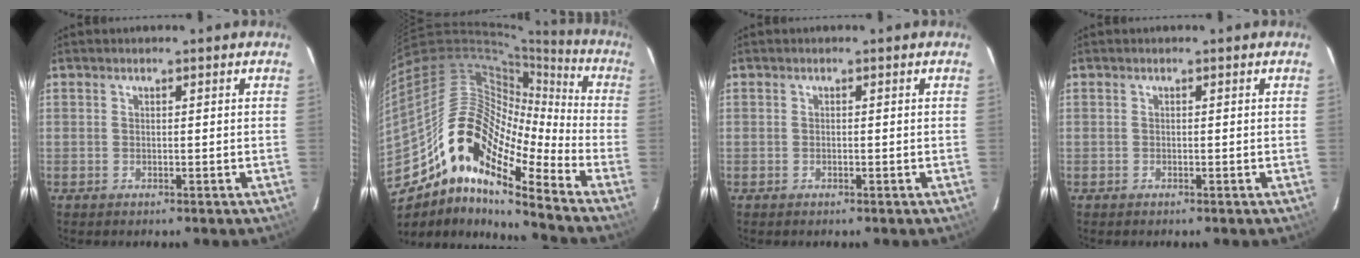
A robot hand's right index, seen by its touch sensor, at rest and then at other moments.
{"total": 17.7, "force": [-11.1, 5.5, 12.6], "torque": [-0.192, 0.005, -0.225]}
{"total": 0.0}
{"total": 0.0}